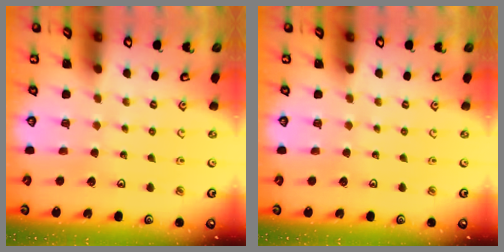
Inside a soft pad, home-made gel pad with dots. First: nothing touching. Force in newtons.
{"total": 0.0}